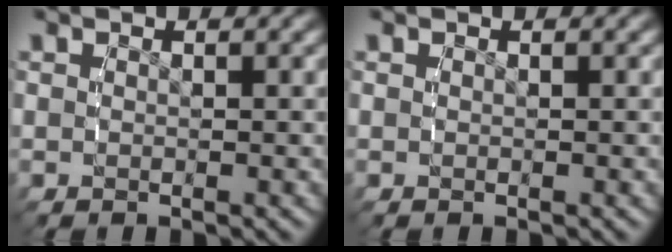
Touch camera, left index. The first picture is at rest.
{"total": 0.0}